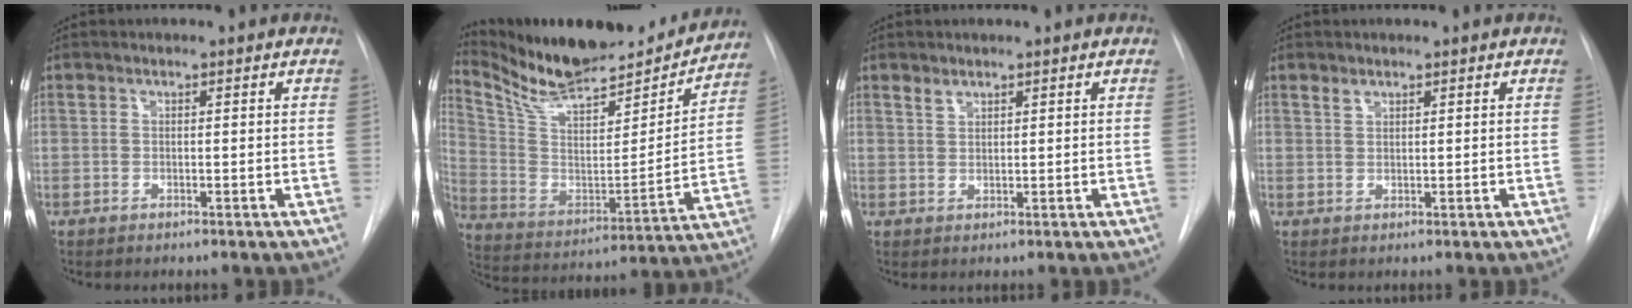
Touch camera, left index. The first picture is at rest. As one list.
[{"total": 25.3, "force": [22.6, 5.5, 10.1], "torque": [-0.173, -0.028, 0.347]}, {"total": 1.3, "force": [1.1, 0.5, 0.4], "torque": [-0.009, 0.002, 0.024]}, {"total": 1.1, "force": [0.9, 0.5, 0.4], "torque": [-0.009, 0.003, 0.018]}]